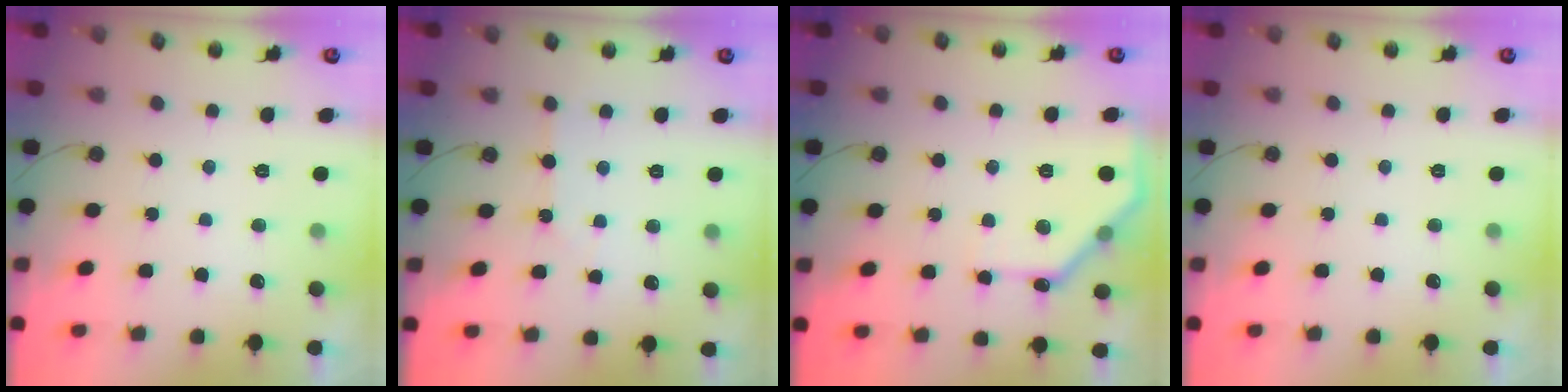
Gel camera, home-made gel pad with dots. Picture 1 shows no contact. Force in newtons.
{"total": 3.9, "press": 3.8, "slide": 0.6}
{"total": 10.0, "press": 10.0, "slide": 0.2}
{"total": 0.5, "press": 0.4, "slide": 0.4}